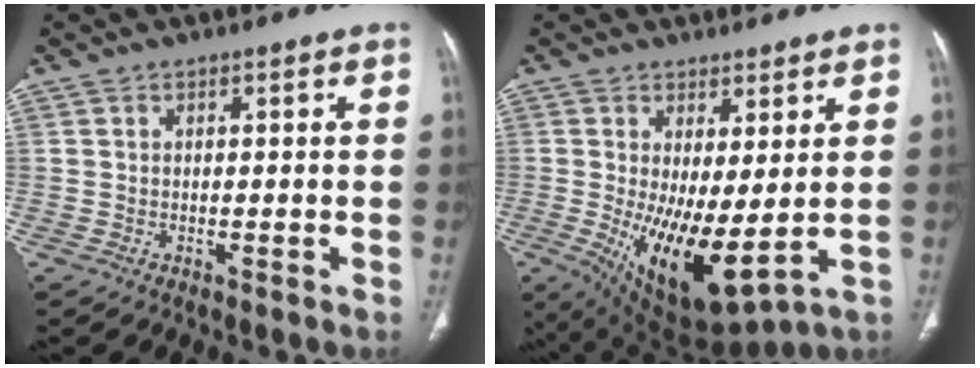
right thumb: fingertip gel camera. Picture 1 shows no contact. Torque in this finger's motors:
{"motor_torque": [3.22, 1.79, 1.29, -0.82, 0.51]}